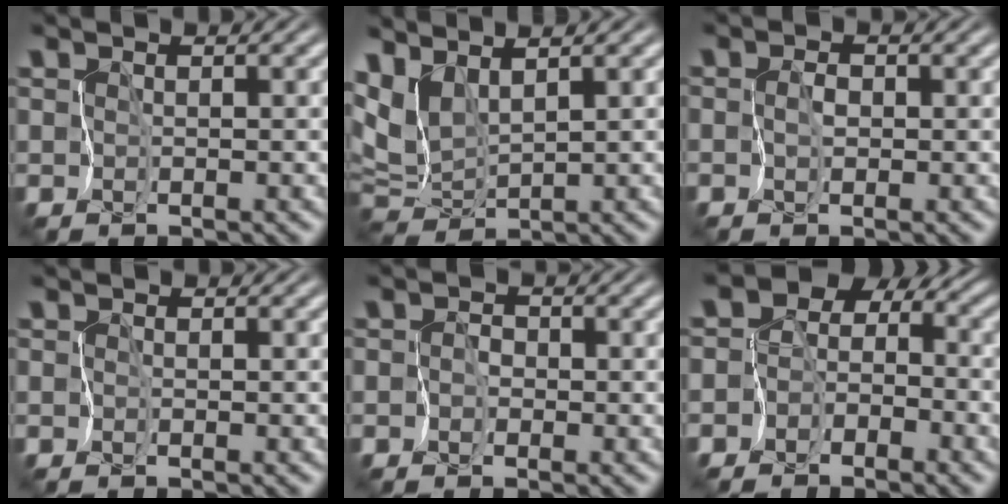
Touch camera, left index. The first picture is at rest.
{"total": 4.9, "force": [2.3, 2.0, 3.8], "torque": [-0.089, 0.008, 0.046]}
{"total": 1.1, "force": [-0.3, 0.8, 0.7], "torque": [0.005, 0.002, -0.006]}
{"total": 0.0}
{"total": 1.5, "force": [-0.7, 1.3, 0.3], "torque": [0.021, 0.011, -0.024]}
{"total": 6.6, "force": [-3.1, 5.6, 1.4], "torque": [-0.008, 0.002, -0.071]}